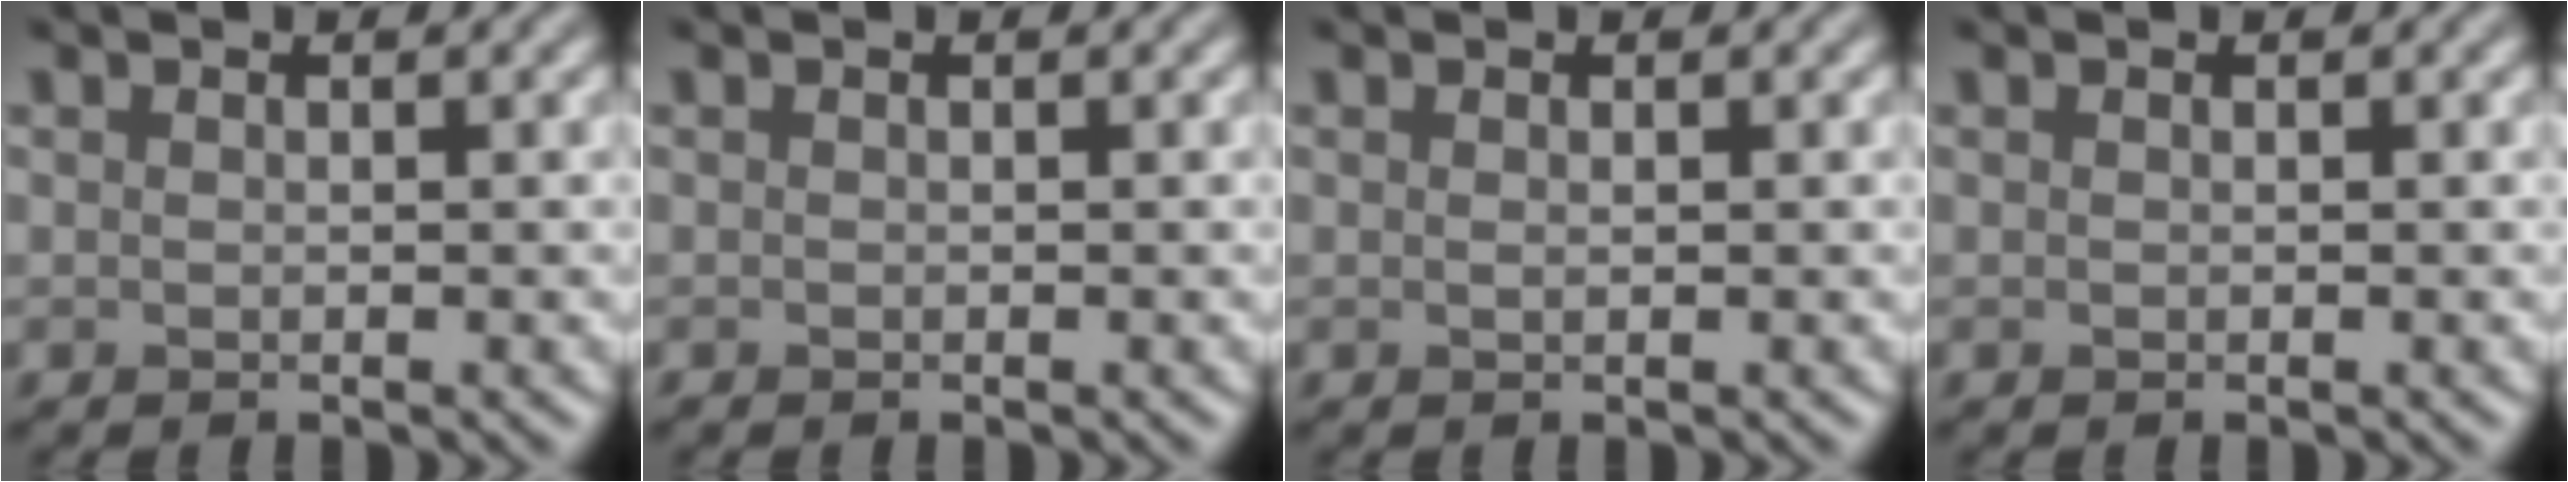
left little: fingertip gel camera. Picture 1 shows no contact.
{"total": 0.0}
{"total": 0.0}
{"total": 0.0}